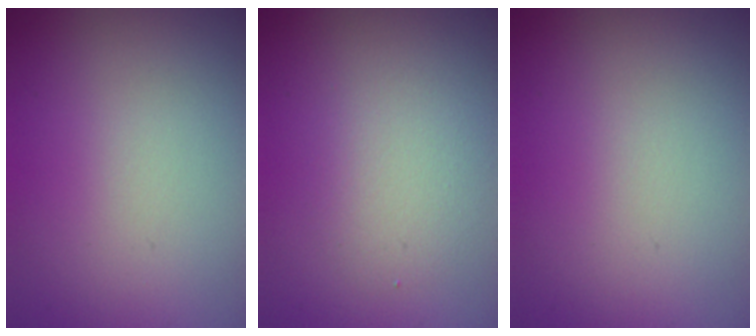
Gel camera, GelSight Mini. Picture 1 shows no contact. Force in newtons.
{"total": 2.5, "press": 2.5, "slide": 0.2}
{"total": 0.0}